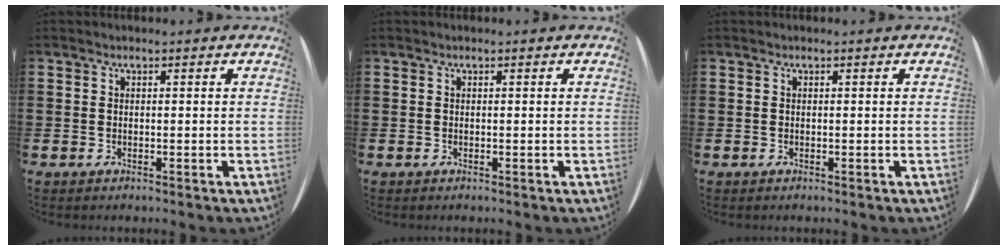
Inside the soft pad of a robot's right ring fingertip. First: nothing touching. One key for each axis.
{"total": 0.0}
{"total": 0.0}